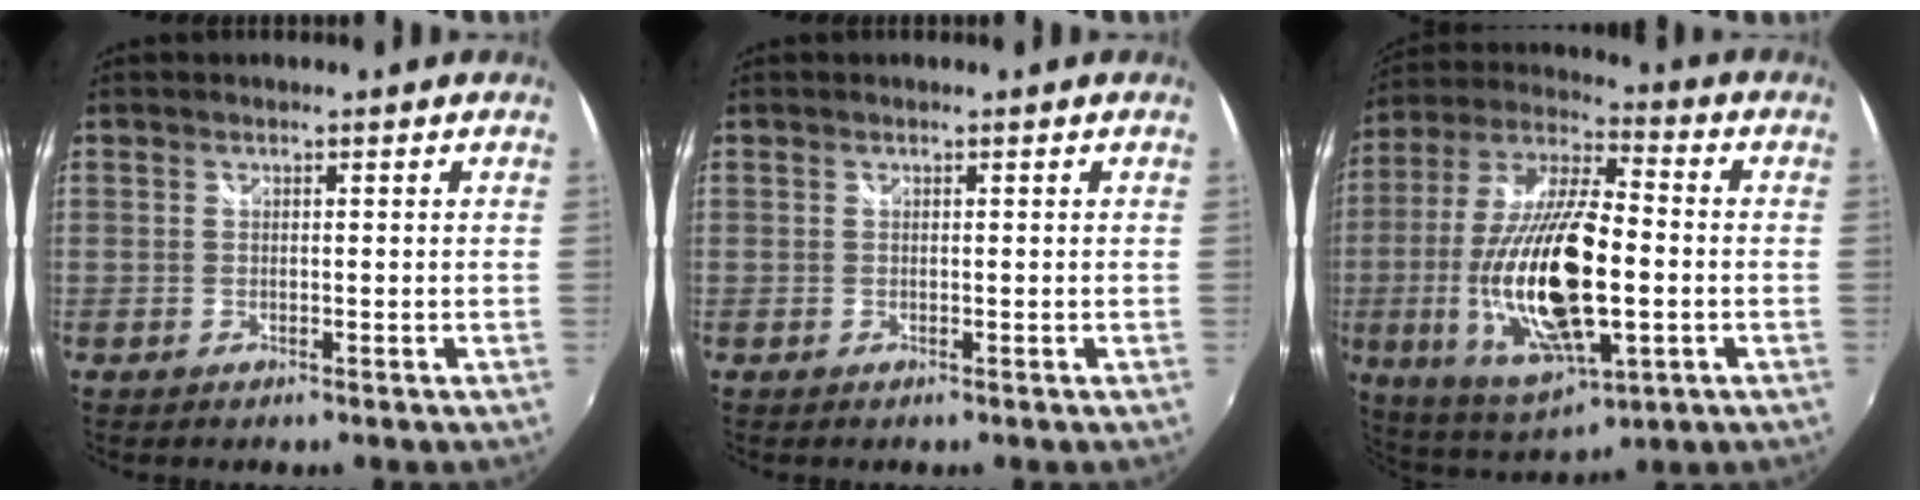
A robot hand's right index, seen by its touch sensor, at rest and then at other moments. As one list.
[{"total": 0.0}, {"total": 23.7, "force": [-4.2, 8.5, 21.7], "torque": [-0.439, -0.024, -0.067]}]